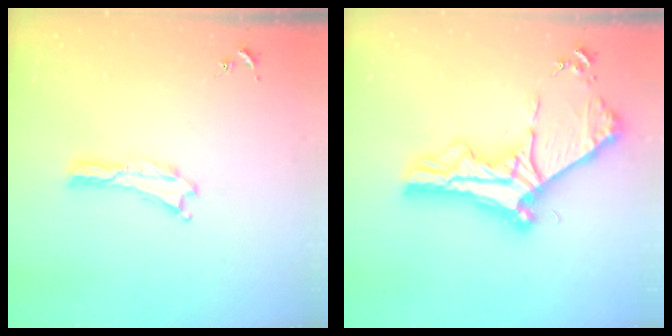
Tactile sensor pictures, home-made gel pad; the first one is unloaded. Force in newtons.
{"total": 10.0, "press": 9.9, "slide": 1.3}